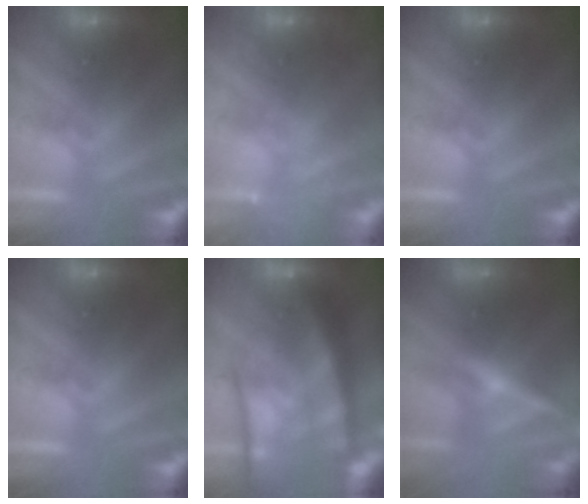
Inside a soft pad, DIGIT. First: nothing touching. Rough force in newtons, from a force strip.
{"total": 2.3}
{"total": 0.0}
{"total": 0.0}
{"total": 5.7}
{"total": 2.5}